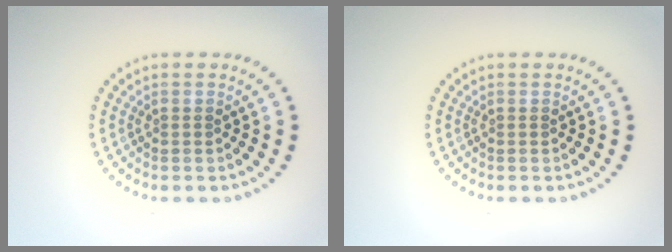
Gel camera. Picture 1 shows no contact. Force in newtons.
{"total": 0.0}